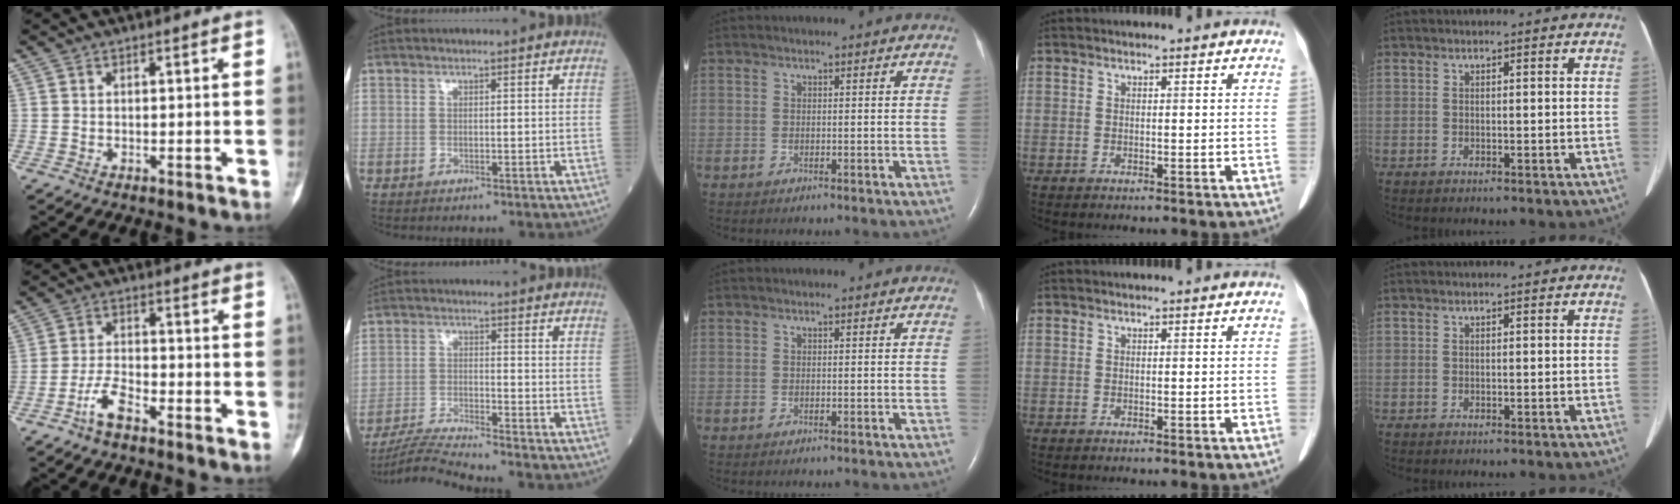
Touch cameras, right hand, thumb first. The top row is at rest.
{"thumb": {"total": 5.0, "force": [-3.4, 1.8, 3.2], "torque": [-0.065, 0.025, -0.068]}, "index": {"total": 5.9, "force": [-5.4, -2.0, 1.0], "torque": [-0.028, -0.019, -0.106]}}